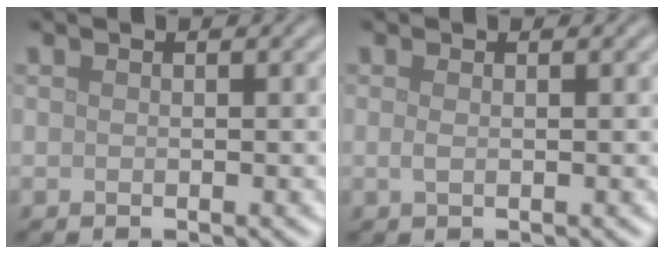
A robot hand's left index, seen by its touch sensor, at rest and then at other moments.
{"total": 0.7, "force": [0.1, 0.2, 0.6], "torque": [-0.014, 0.000, 0.002]}